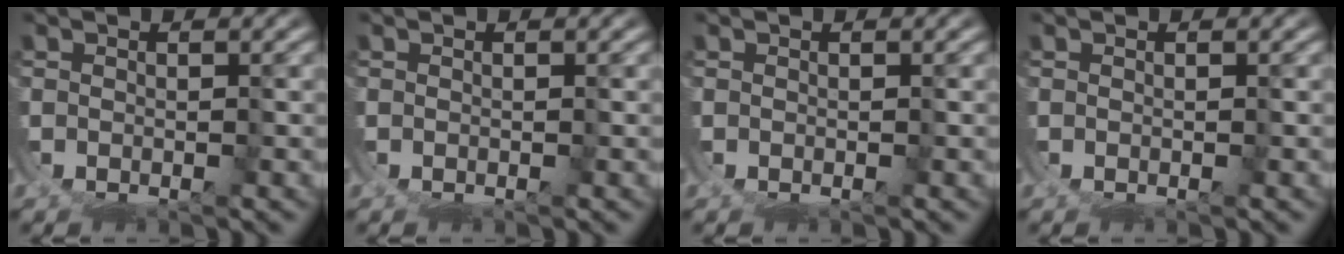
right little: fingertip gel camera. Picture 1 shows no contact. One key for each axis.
{"total": 0.0}
{"total": 0.0}
{"total": 0.0}